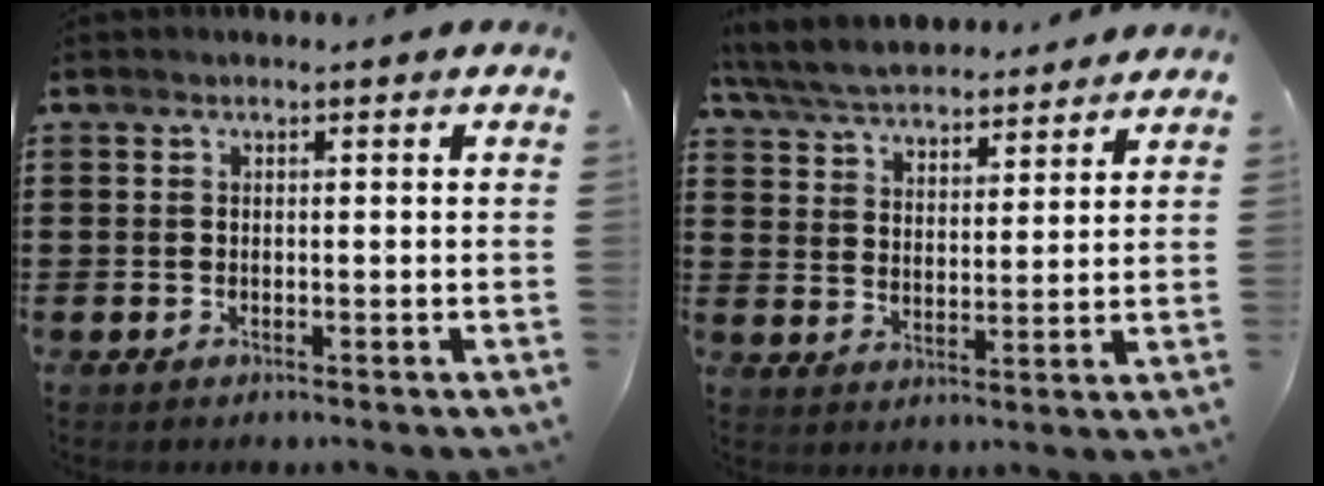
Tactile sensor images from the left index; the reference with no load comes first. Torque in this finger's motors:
{"motor_torque": [1.51, -0.63, 0.36, 0.10]}